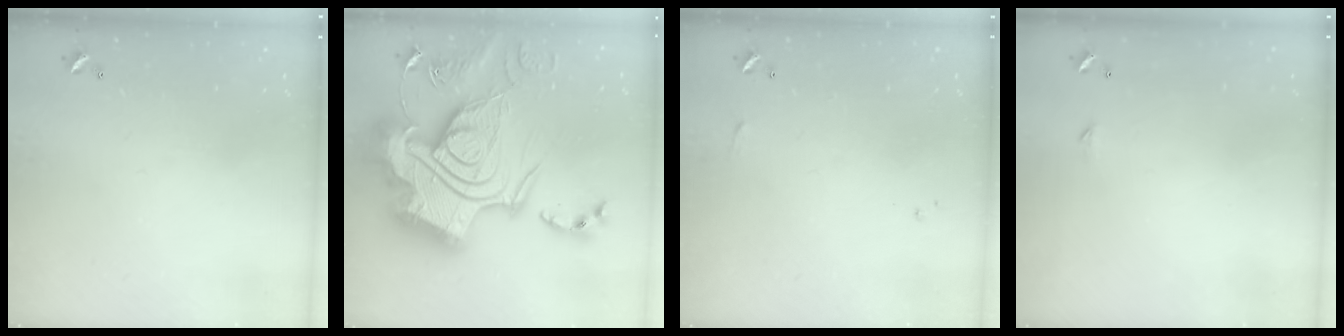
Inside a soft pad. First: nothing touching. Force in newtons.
{"total": 0.7, "press": 0.7, "slide": 0.1}
{"total": 4.2, "press": 4.2, "slide": 0.6}
{"total": 2.3, "press": 2.3, "slide": 0.4}